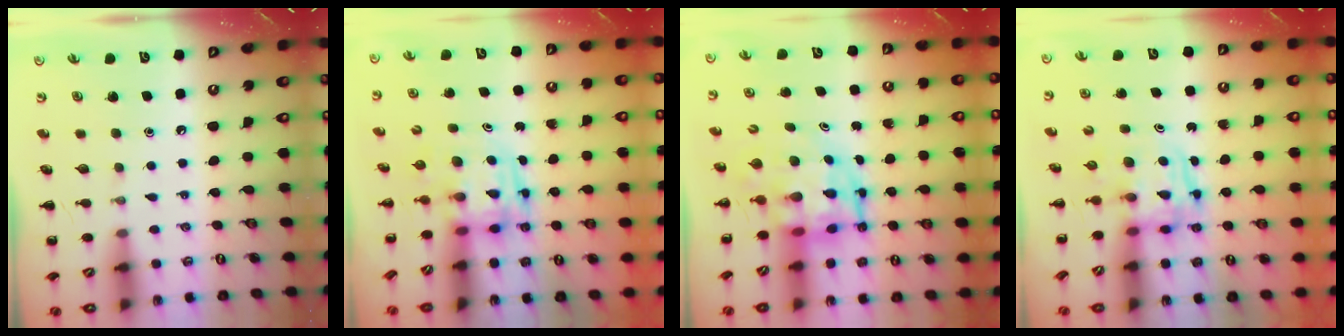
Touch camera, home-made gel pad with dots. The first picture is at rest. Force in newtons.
{"total": 3.7, "press": 3.7, "slide": 0.7}
{"total": 6.5, "press": 6.2, "slide": 2.1}
{"total": 3.6, "press": 3.5, "slide": 0.3}